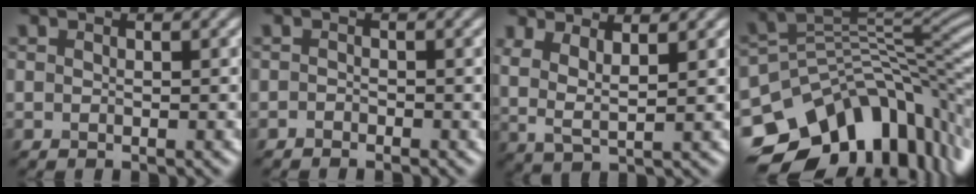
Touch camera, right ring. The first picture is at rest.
{"total": 0.6, "force": [-0.6, 0.3, 0.1], "torque": [0.003, -0.001, -0.012]}
{"total": 3.3, "force": [1.8, 1.1, 2.6], "torque": [-0.058, -0.005, 0.037]}
{"total": 13.9, "force": [-5.6, 9.1, 8.8], "torque": [-0.162, -0.005, -0.087]}